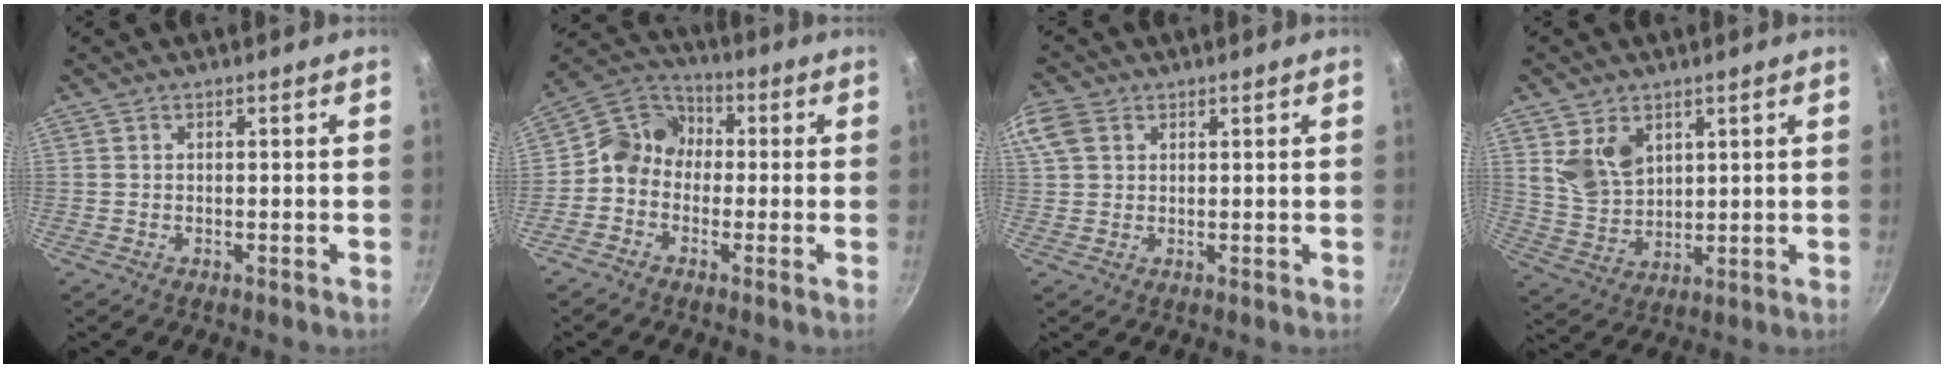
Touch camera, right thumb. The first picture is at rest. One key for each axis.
{"total": 8.4, "fx": -1.2, "fy": 7.2, "fz": 4.1, "tx": -0.048, "ty": 0.034, "tz": -0.053}
{"total": 6.0, "fx": 2.5, "fy": 4.4, "fz": 3.3, "tx": -0.066, "ty": 0.008, "tz": 0.045}
{"total": 8.7, "fx": 3.6, "fy": 6.1, "fz": 5.0, "tx": -0.076, "ty": -0.026, "tz": 0.080}